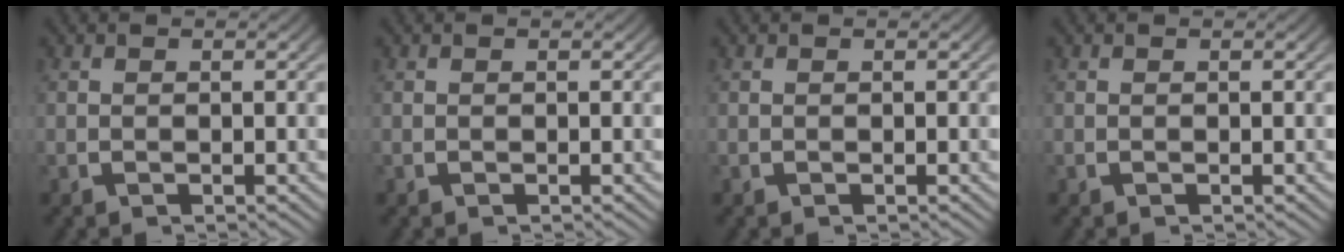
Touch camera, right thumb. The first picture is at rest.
{"total": 0.0}
{"total": 0.0}
{"total": 0.0}